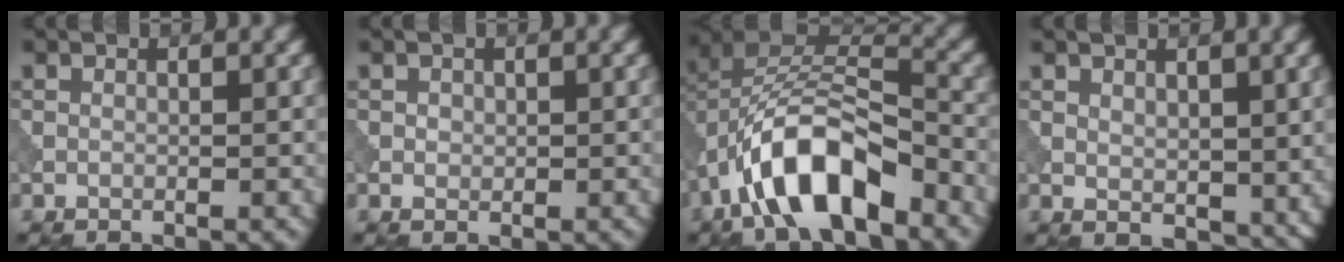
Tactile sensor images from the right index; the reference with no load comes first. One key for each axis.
{"total": 0.8, "fx": 0.2, "fy": 0.7, "fz": 0.2, "tx": -0.003, "ty": -0.002, "tz": 0.002}
{"total": 10.3, "fx": -5.1, "fy": 4.7, "fz": 7.6, "tx": -0.132, "ty": 0.016, "tz": -0.096}
{"total": 3.0, "fx": 1.4, "fy": 1.8, "fz": 1.8, "tx": -0.032, "ty": -0.009, "tz": 0.030}